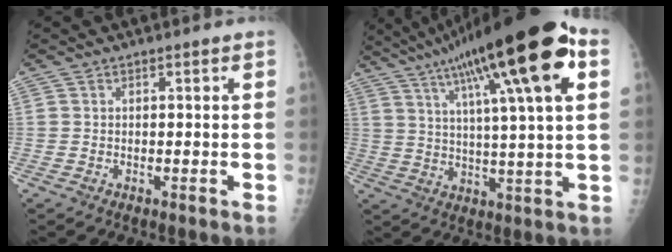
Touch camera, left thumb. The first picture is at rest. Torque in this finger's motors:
{"motor_torque": [0.98, 0.35, 2.06, -0.71, 0.64]}